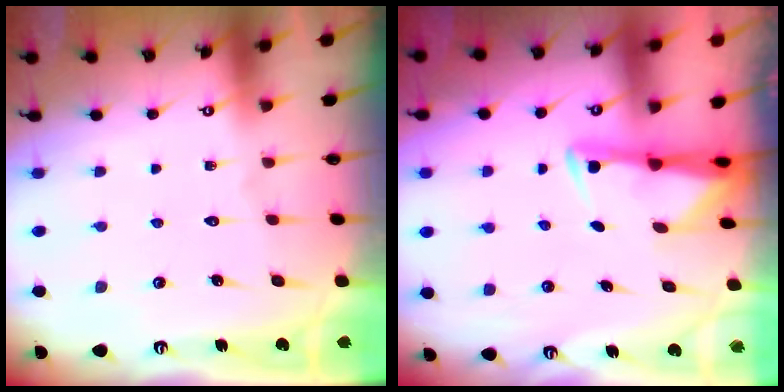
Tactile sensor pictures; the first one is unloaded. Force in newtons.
{"total": 3.0, "press": 2.9, "slide": 0.5}